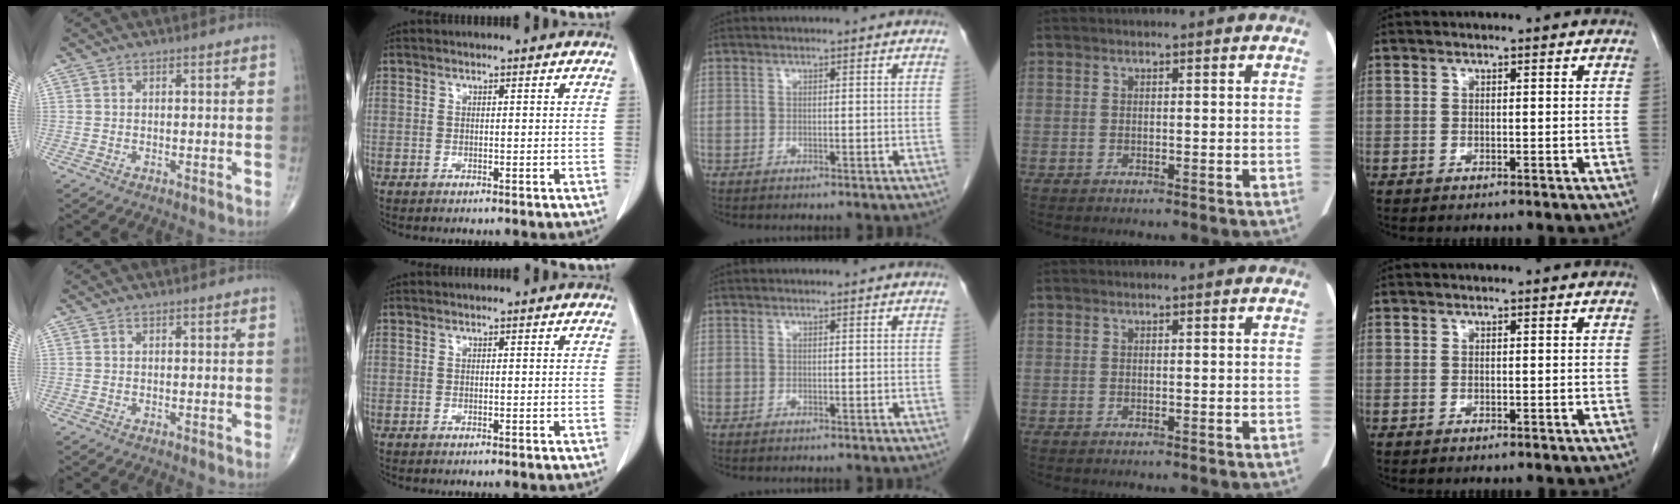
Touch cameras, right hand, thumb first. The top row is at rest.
{}